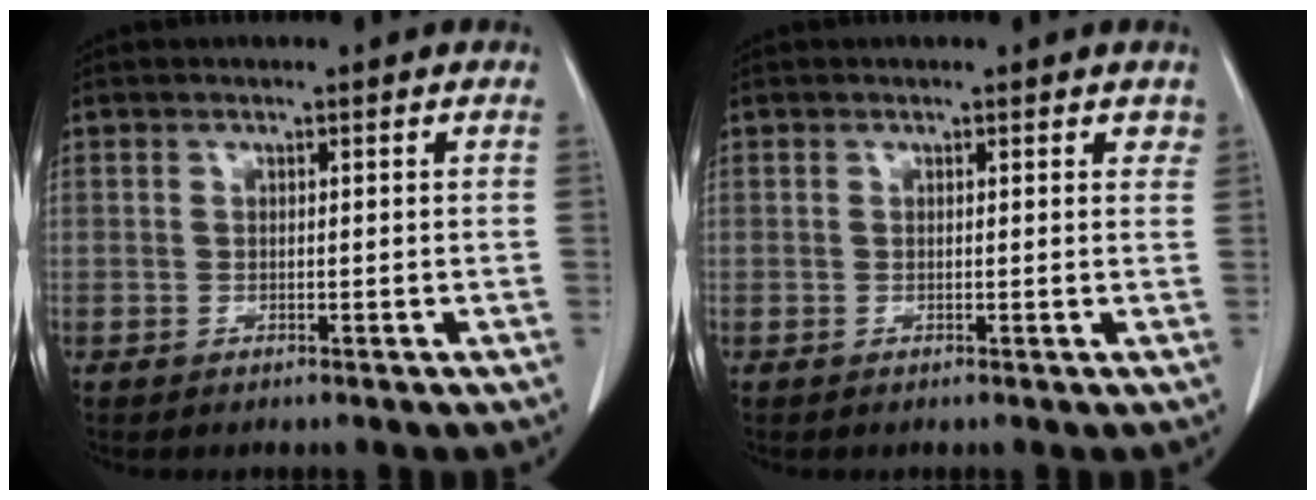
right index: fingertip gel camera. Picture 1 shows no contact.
{"total": 1.6, "force": [1.3, 0.8, 0.6], "torque": [0.005, 0.002, 0.008]}